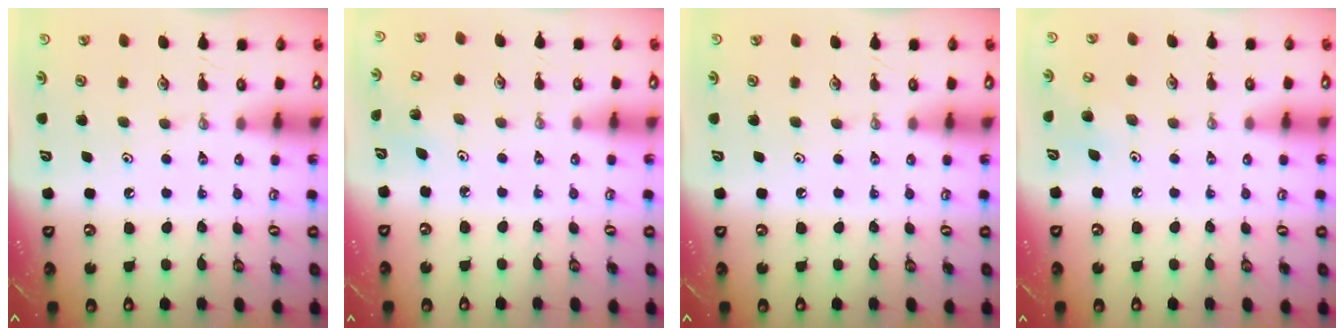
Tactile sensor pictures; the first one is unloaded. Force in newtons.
{"total": 2.7, "press": 2.7, "slide": 0.5}
{"total": 0.0}
{"total": 6.9, "press": 6.8, "slide": 0.8}